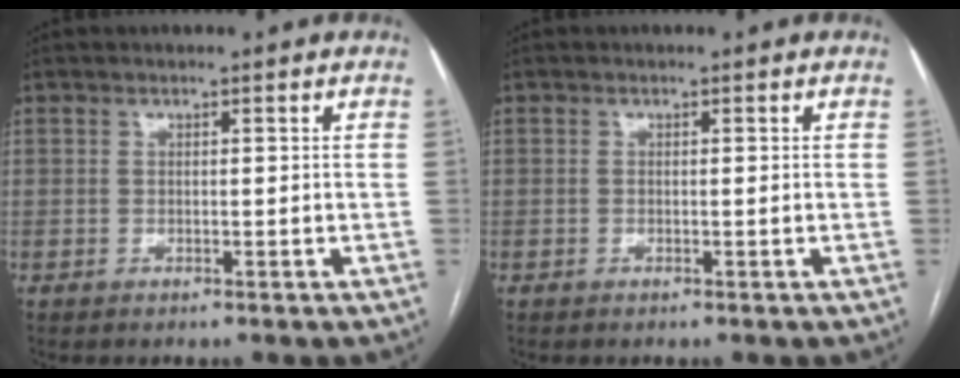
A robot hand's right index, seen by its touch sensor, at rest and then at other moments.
{"total": 0.0}